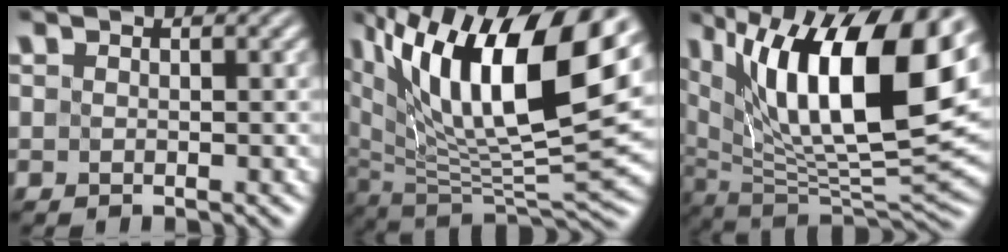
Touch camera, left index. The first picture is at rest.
{"total": 15.5, "force": [6.6, 5.5, 12.9], "torque": [-0.226, 0.008, 0.115]}
{"total": 15.1, "force": [5.7, 5.4, 12.8], "torque": [-0.212, 0.000, 0.096]}